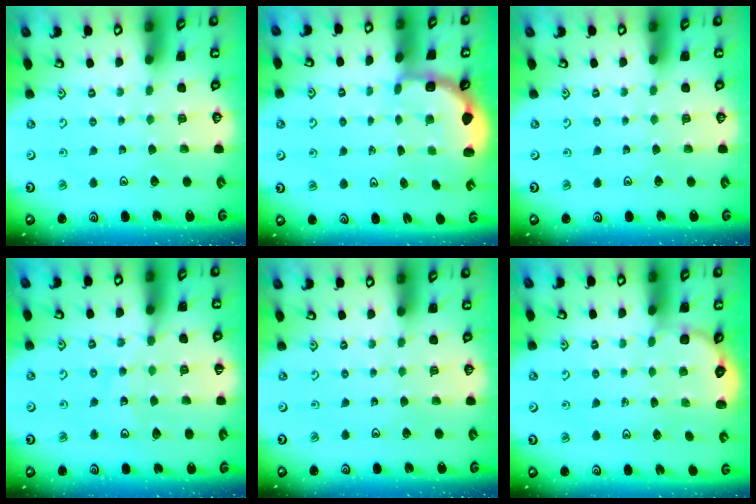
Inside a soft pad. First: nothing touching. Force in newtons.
{"total": 2.7, "press": 2.4, "slide": 1.4}
{"total": 0.0}
{"total": 12.4, "press": 11.9, "slide": 3.6}
{"total": 0.0}
{"total": 2.6, "press": 2.5, "slide": 0.5}